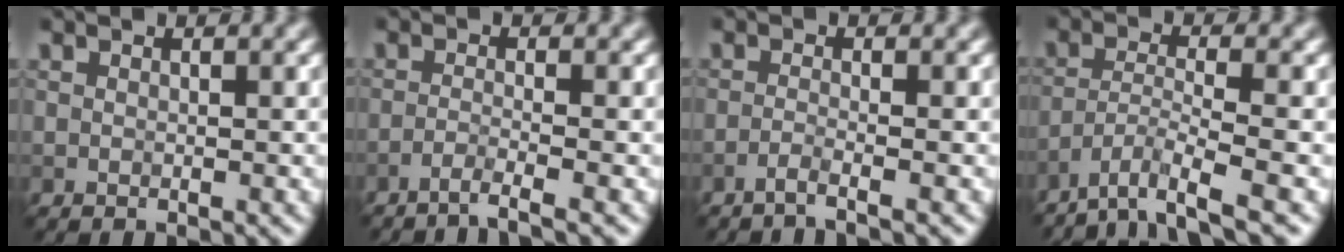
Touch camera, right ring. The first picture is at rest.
{"total": 2.0, "force": [-1.4, 0.1, 1.4], "torque": [-0.018, 0.002, -0.043]}
{"total": 1.5, "force": [-1.1, 0.1, 1.1], "torque": [-0.014, 0.001, -0.033]}
{"total": 4.7, "force": [-3.6, 0.6, 3.1], "torque": [-0.050, 0.000, -0.076]}